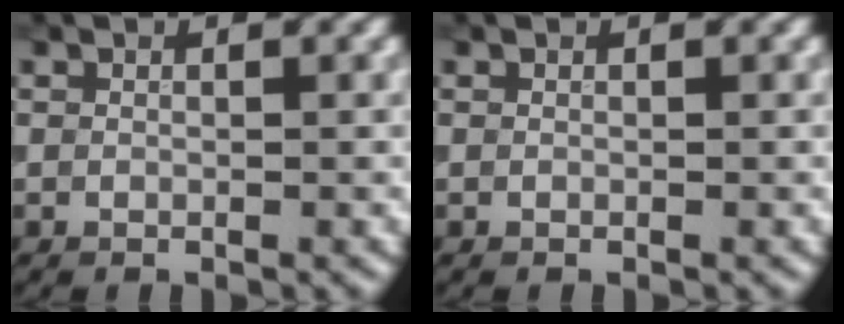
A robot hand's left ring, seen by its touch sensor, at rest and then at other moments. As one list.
[{"total": 0.0}]